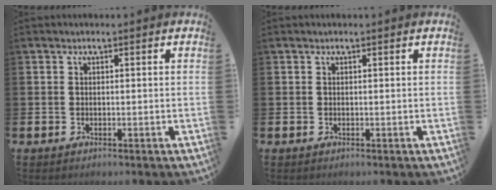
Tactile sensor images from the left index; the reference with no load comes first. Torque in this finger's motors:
{"motor_torque": [0.02, 0.02, -0.02, 0.00]}